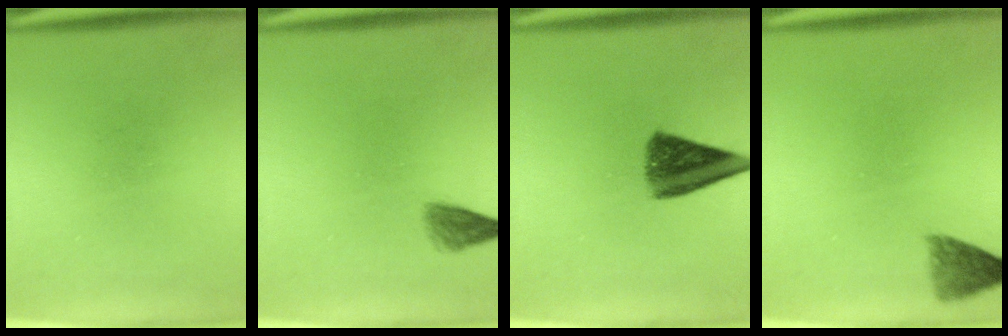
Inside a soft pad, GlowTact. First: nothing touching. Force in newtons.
{"total": 2.0}
{"total": 8.3}
{"total": 3.0}